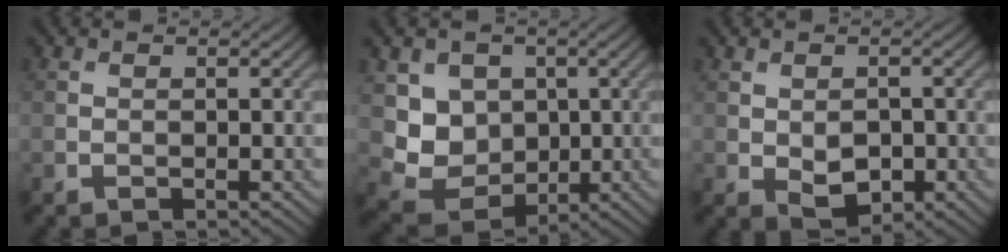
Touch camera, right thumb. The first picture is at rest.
{"total": 6.7, "force": [1.0, 6.0, 2.9], "torque": [-0.077, -0.023, 0.017]}
{"total": 3.9, "force": [-1.0, 2.5, 2.9], "torque": [-0.052, -0.010, -0.012]}